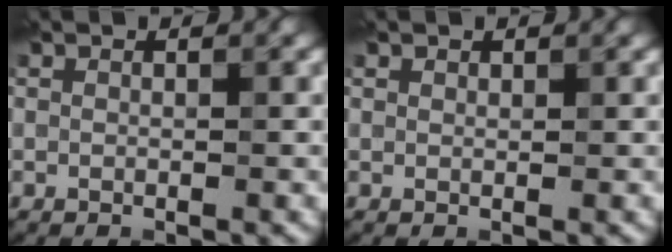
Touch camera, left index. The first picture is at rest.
{"total": 0.6, "force": [0.5, 0.3, 0.0], "torque": [0.002, 0.001, 0.010]}